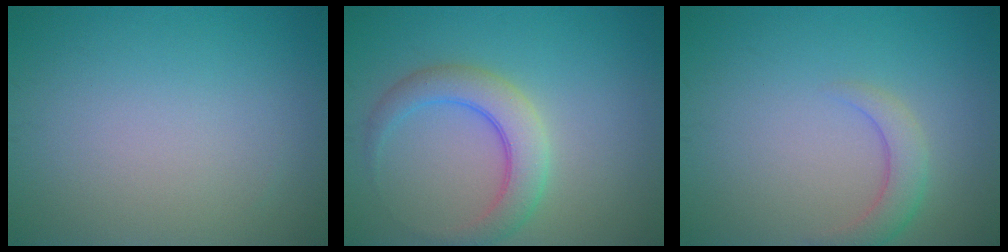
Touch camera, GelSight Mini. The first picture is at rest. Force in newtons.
{"total": 4.1, "press": 4.1, "slide": 0.1}
{"total": 2.5, "press": 2.5, "slide": 0.2}